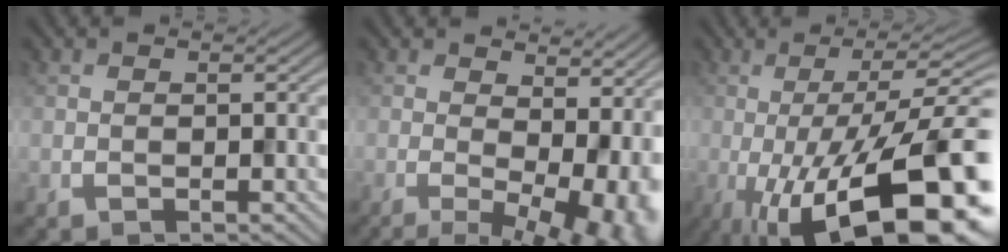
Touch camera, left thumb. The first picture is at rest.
{"total": 10.8, "force": [0.1, 5.2, 9.4], "torque": [-0.101, -0.001, 0.035]}
{"total": 16.3, "force": [-6.3, 5.0, 14.2], "torque": [-0.167, 0.001, -0.093]}